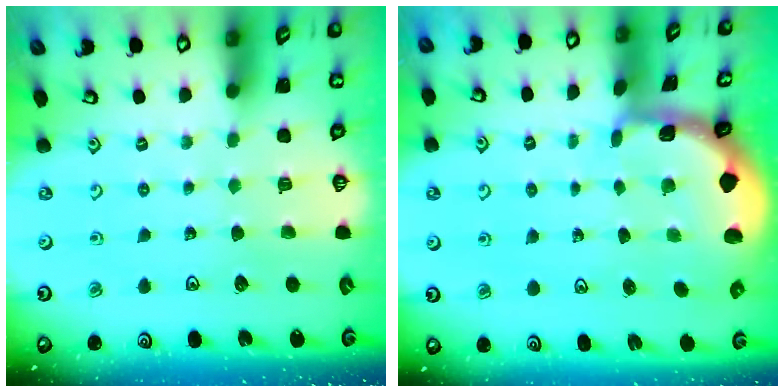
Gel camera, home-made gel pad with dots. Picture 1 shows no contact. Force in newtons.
{"total": 2.3, "press": 2.3, "slide": 0.3}